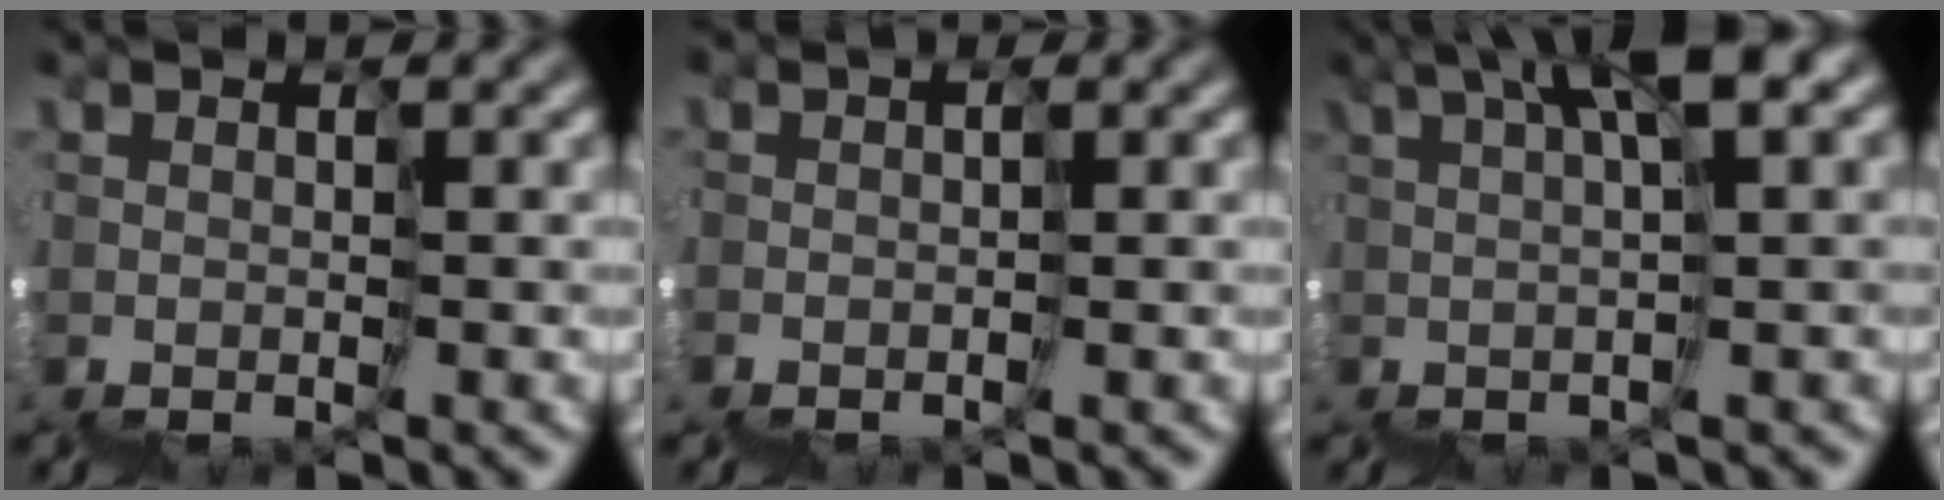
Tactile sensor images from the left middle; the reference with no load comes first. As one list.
[{"total": 1.7, "force": [-1.2, 1.1, 0.2], "torque": [0.002, 0.007, -0.021]}, {"total": 5.8, "force": [4.0, -0.3, 4.3], "torque": [-0.051, 0.051, 0.061]}]